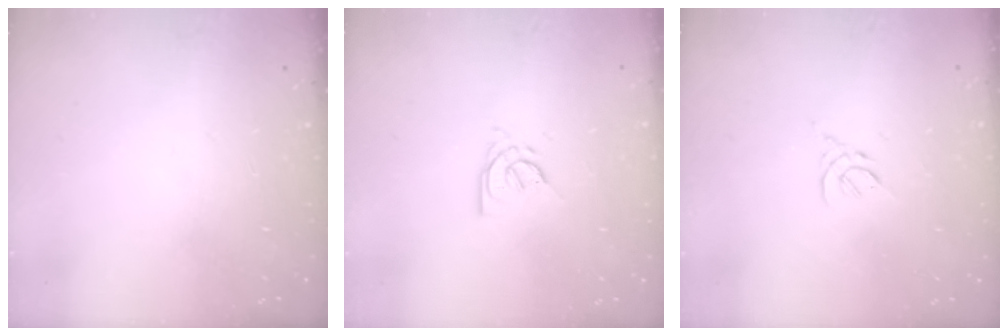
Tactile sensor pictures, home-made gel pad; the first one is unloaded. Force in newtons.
{"total": 4.5, "press": 4.5, "slide": 0.7}
{"total": 3.1, "press": 3.0, "slide": 0.8}